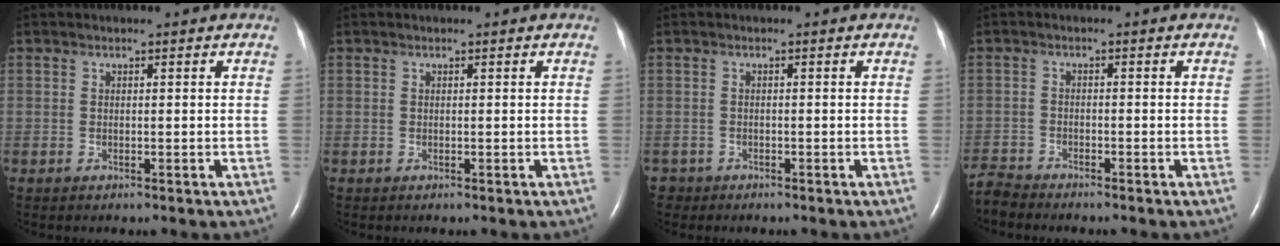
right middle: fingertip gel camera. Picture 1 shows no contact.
{"total": 0.0}
{"total": 1.2, "force": [-1.0, 0.7, -0.3], "torque": [-0.005, 0.001, -0.016]}
{"total": 3.6, "force": [-3.6, -0.2, -0.2], "torque": [-0.001, -0.020, -0.070]}